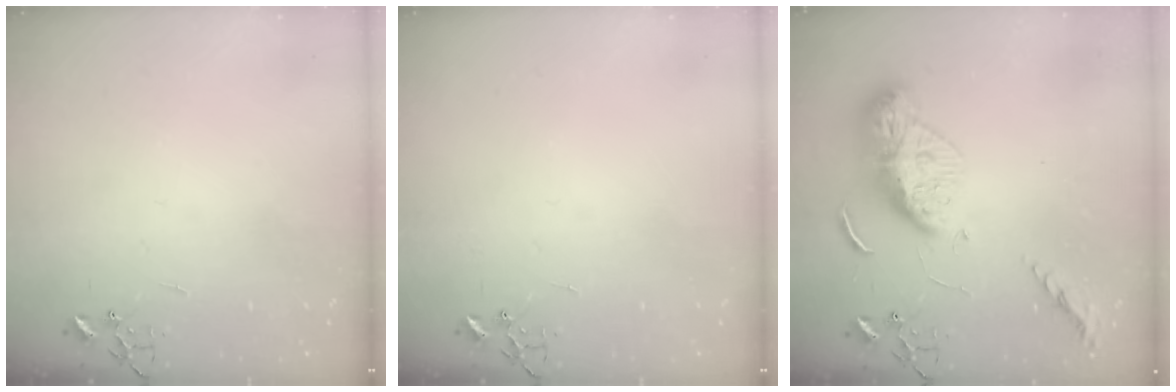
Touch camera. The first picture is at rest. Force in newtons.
{"total": 0.0}
{"total": 15.4, "press": 15.3, "slide": 1.2}